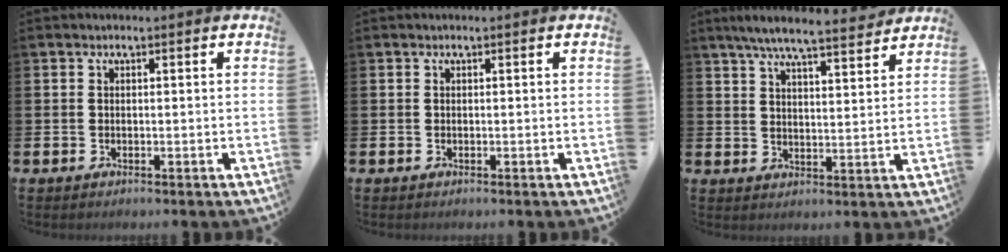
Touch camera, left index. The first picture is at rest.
{"total": 0.0}
{"total": 6.9, "force": [6.4, 0.5, 2.5], "torque": [-0.055, -0.034, 0.109]}